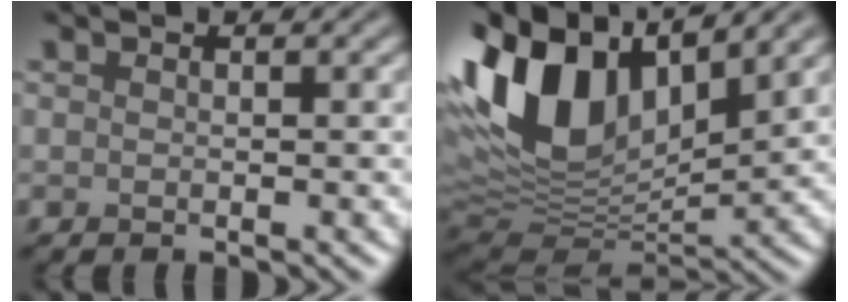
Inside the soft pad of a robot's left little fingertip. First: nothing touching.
{"total": 13.4, "force": [5.3, 7.7, 9.6], "torque": [-0.204, 0.025, 0.093]}